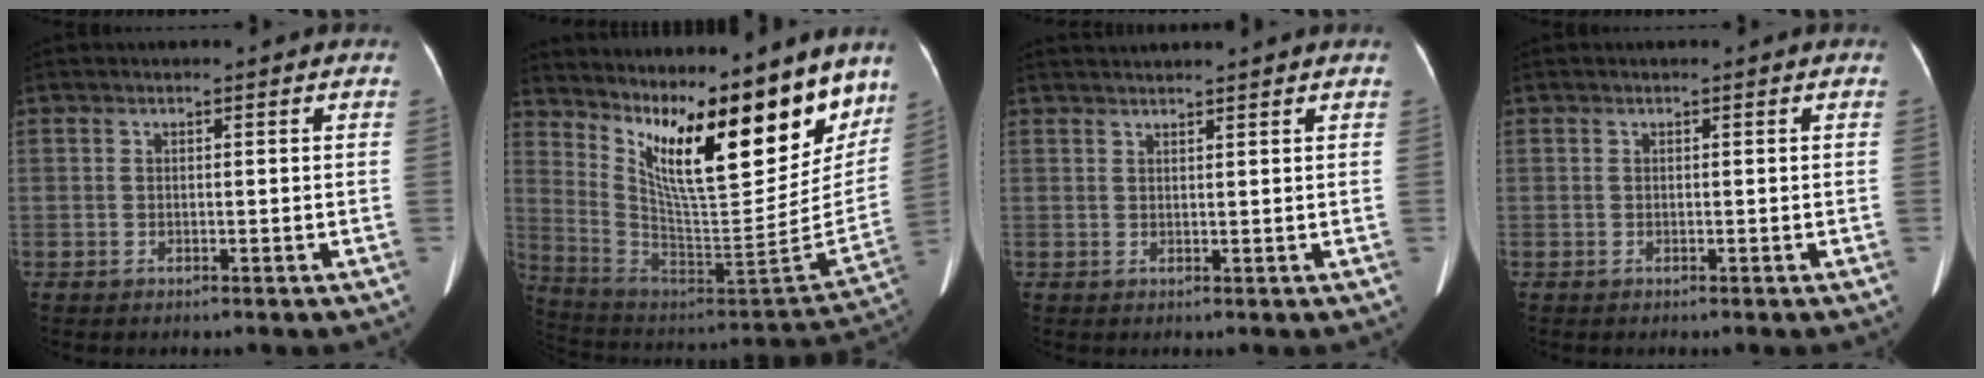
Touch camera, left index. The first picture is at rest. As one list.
[{"total": 25.1, "force": [16.1, 6.8, 18.0], "torque": [-0.290, -0.014, 0.265]}, {"total": 5.3, "force": [5.0, -0.5, 1.6], "torque": [-0.019, 0.034, 0.068]}, {"total": 0.0}]